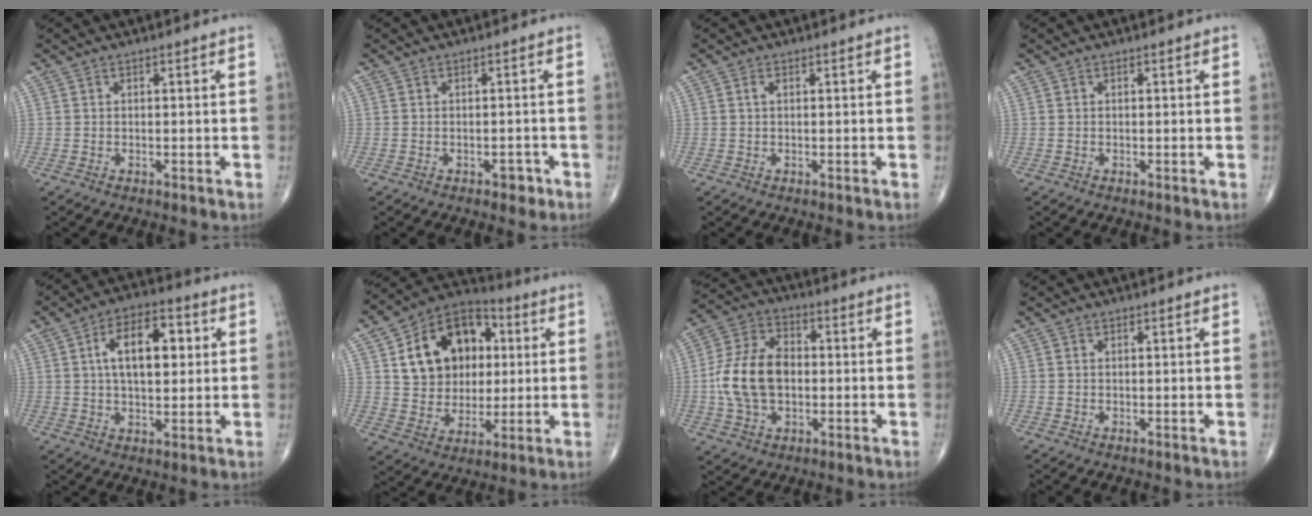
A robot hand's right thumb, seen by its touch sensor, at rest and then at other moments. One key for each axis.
{"total": 2.0, "fx": -1.1, "fy": 1.1, "fz": 1.1, "tx": -0.011, "ty": 0.008, "tz": -0.013}
{"total": 0.9, "fx": 0.2, "fy": 0.4, "fz": 0.7, "tx": -0.014, "ty": 0.001, "tz": 0.002}
{"total": 0.0}
{"total": 10.8, "fx": 2.1, "fy": 5.8, "fz": 8.9, "tx": -0.118, "ty": 0.009, "tz": 0.030}
{"total": 18.4, "fx": 4.3, "fy": 13.8, "fz": 11.3, "tx": -0.144, "ty": 0.007, "tz": 0.072}
{"total": 13.7, "fx": -0.9, "fy": 9.1, "fz": 10.2, "tx": -0.190, "ty": 0.025, "tz": -0.018}
{"total": 0.0}